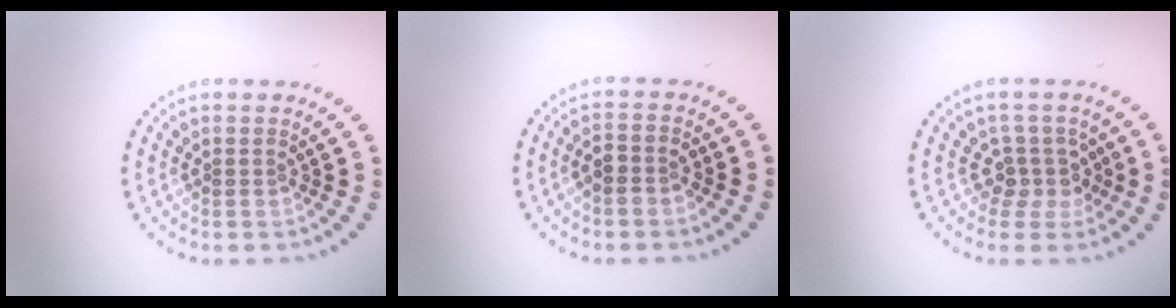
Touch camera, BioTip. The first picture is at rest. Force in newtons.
{"total": 1.7, "press": 1.5, "slide": 0.7}
{"total": 2.4, "press": 1.8, "slide": 1.5}